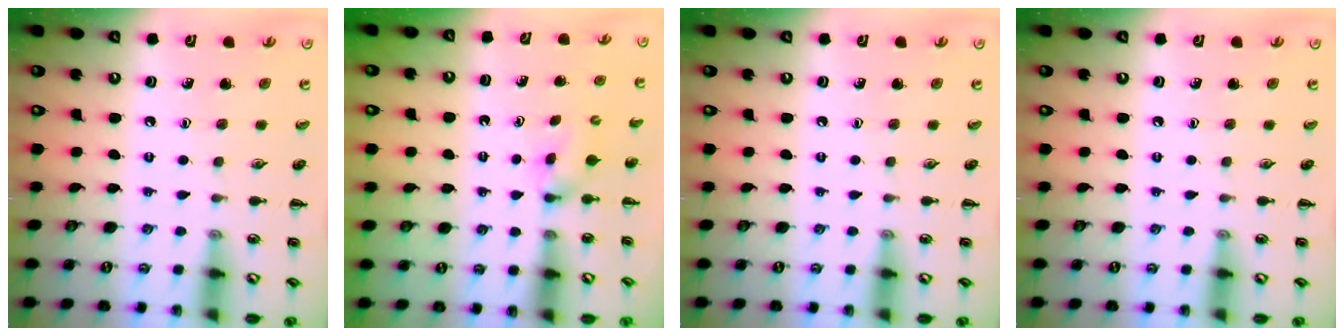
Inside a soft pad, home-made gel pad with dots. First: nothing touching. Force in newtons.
{"total": 2.4, "press": 2.3, "slide": 0.9}
{"total": 0.0}
{"total": 0.0}